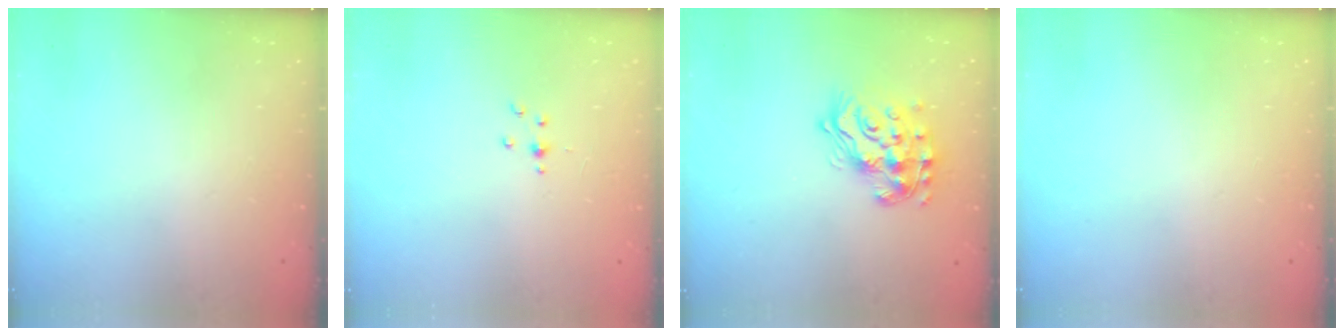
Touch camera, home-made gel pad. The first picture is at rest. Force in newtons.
{"total": 2.0, "press": 1.9, "slide": 0.5}
{"total": 16.3, "press": 16.3, "slide": 1.1}
{"total": 0.0}